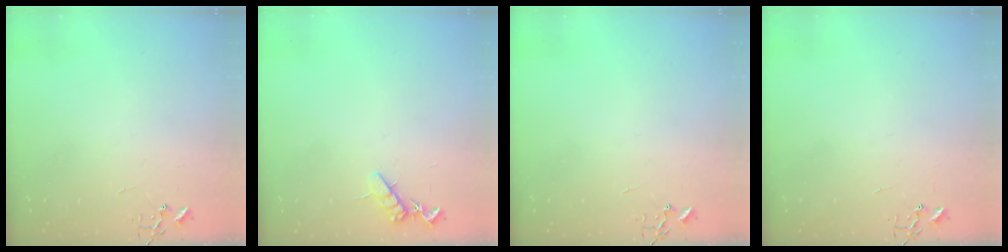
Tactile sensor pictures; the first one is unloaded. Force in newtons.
{"total": 9.1, "press": 9.1, "slide": 0.6}
{"total": 0.0}
{"total": 0.0}